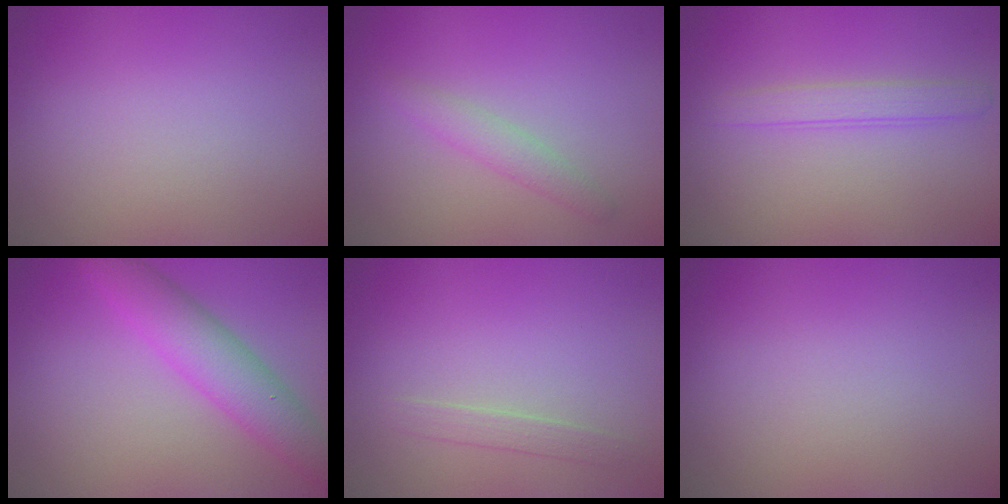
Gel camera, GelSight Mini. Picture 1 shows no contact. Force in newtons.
{"total": 1.6, "press": 1.6, "slide": 0.0}
{"total": 1.8, "press": 1.8, "slide": 0.0}
{"total": 4.8, "press": 4.8, "slide": 0.1}
{"total": 1.1, "press": 1.1, "slide": 0.1}
{"total": 0.0}